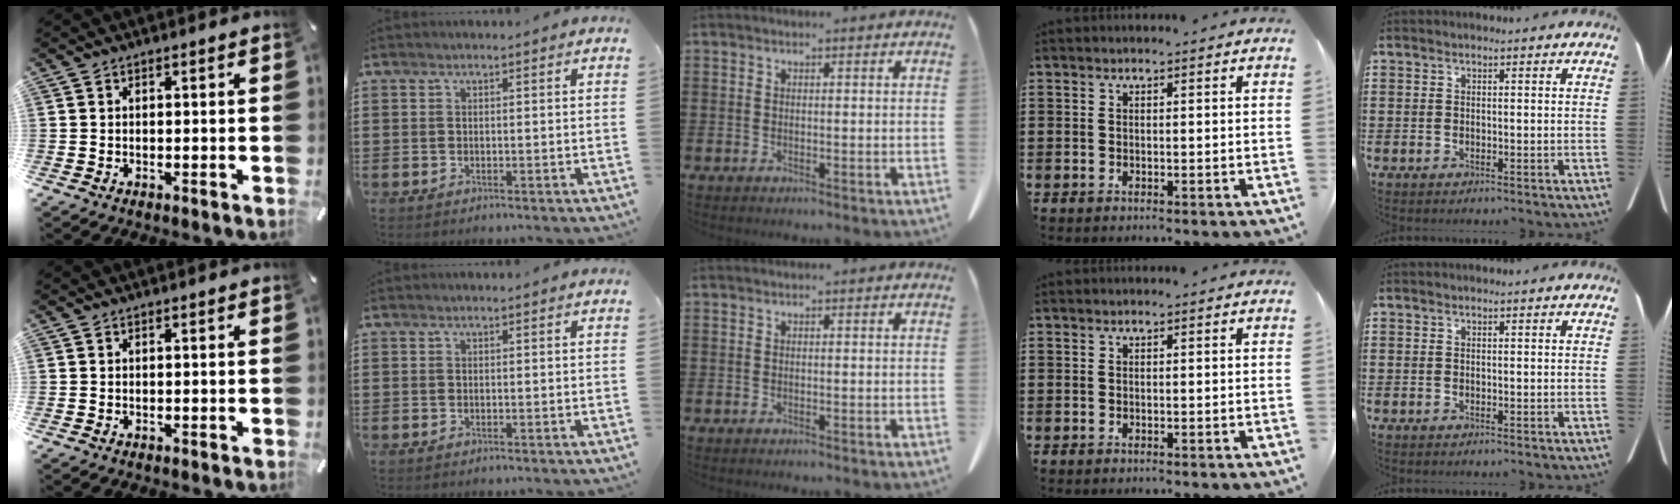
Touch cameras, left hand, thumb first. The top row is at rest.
{}